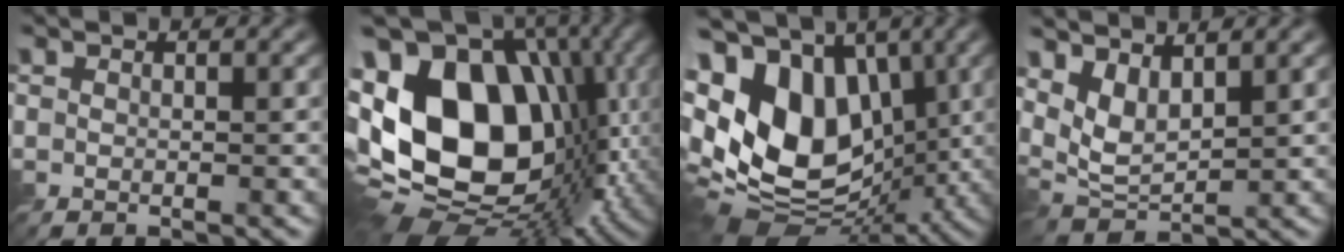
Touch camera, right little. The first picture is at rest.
{"total": 17.2, "force": [0.7, 11.6, 12.6], "torque": [-0.241, 0.003, -0.001]}
{"total": 16.8, "force": [0.4, 11.7, 12.0], "torque": [-0.254, -0.005, 0.017]}
{"total": 4.6, "force": [2.2, 2.2, 3.4], "torque": [-0.074, -0.008, 0.045]}